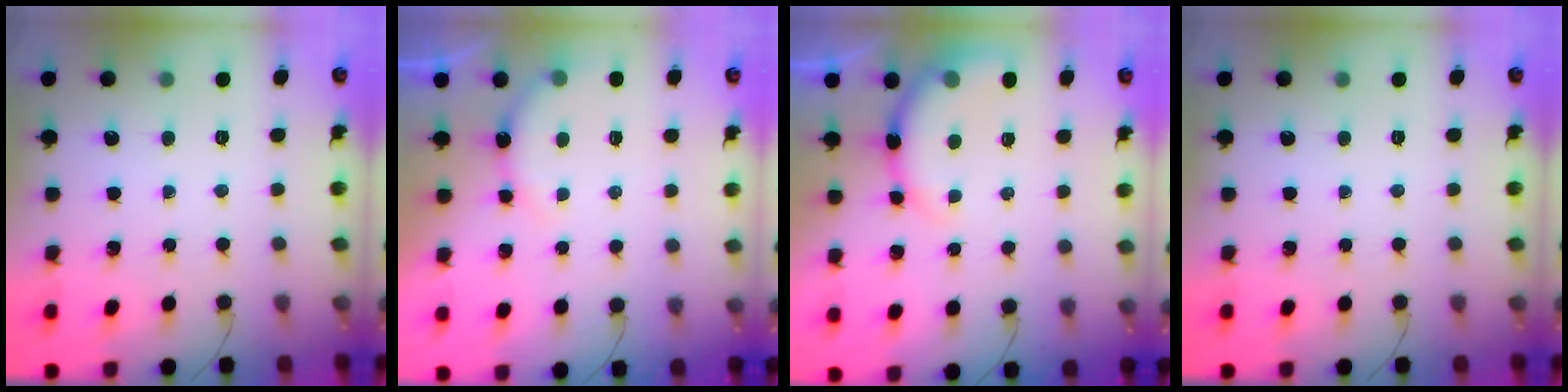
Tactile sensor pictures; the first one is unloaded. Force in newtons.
{"total": 5.9, "press": 5.8, "slide": 1.0}
{"total": 8.5, "press": 8.4, "slide": 1.6}
{"total": 0.0}